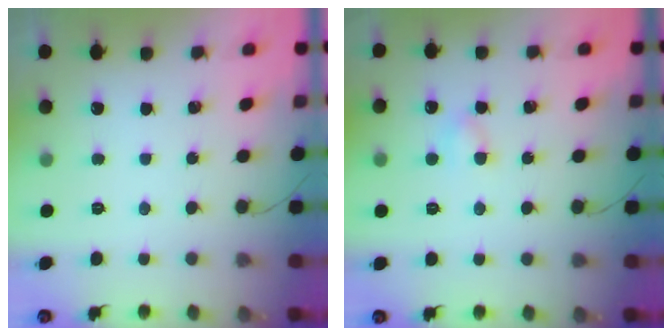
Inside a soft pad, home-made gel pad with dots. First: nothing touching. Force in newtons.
{"total": 3.2, "press": 3.1, "slide": 1.0}